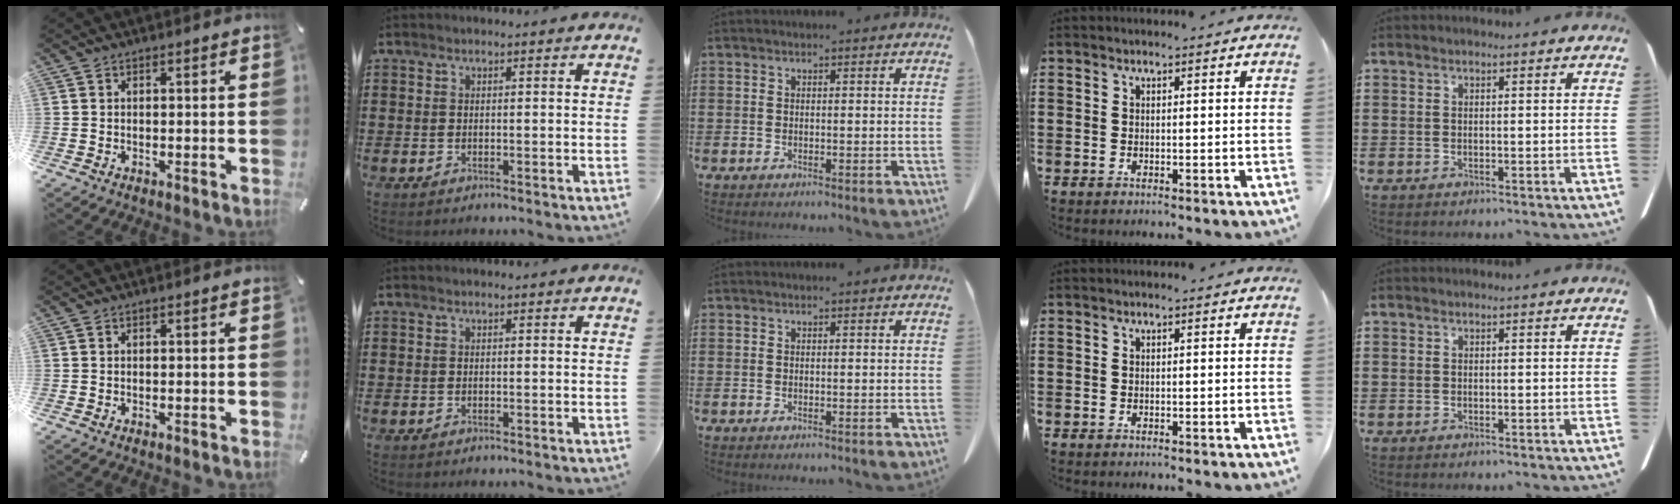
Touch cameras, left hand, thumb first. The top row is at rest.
{}